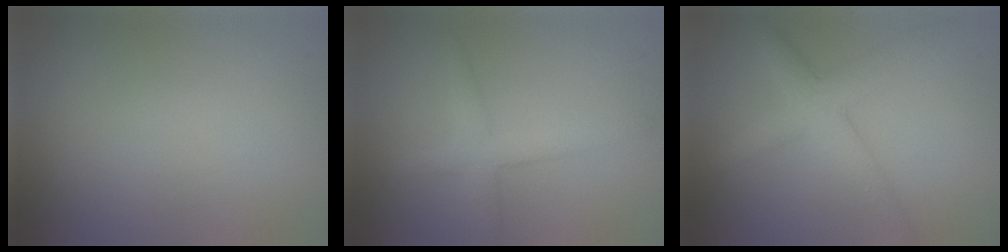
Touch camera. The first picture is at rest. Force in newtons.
{"total": 2.8, "press": 2.8, "slide": 0.1}
{"total": 4.7, "press": 4.7, "slide": 0.1}